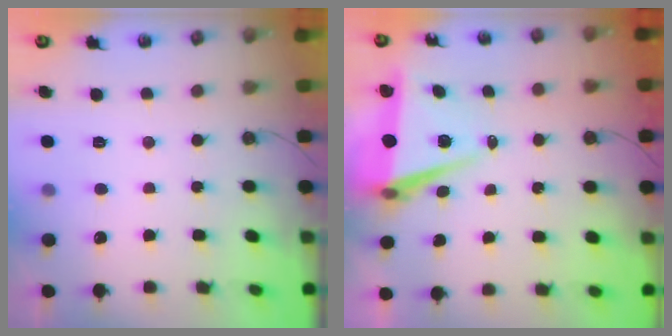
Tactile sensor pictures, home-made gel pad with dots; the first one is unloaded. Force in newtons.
{"total": 7.6, "press": 6.1, "slide": 4.5}